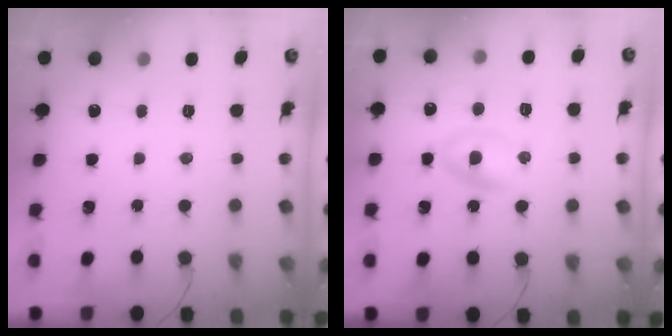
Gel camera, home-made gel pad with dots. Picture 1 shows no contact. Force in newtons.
{"total": 2.9, "press": 2.6, "slide": 1.3}